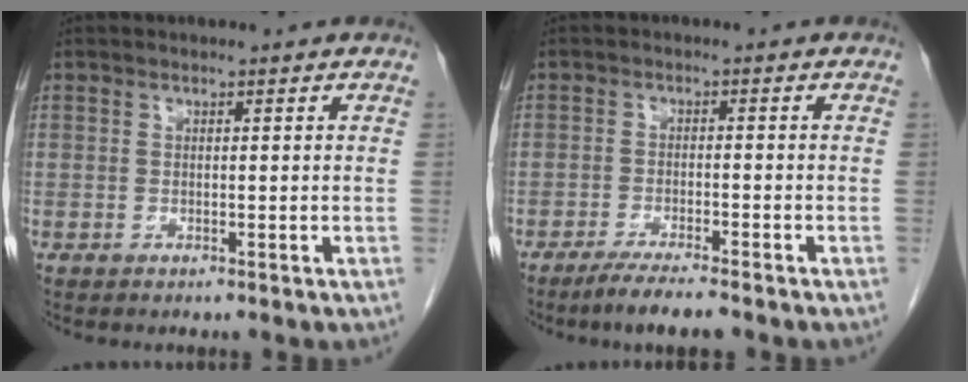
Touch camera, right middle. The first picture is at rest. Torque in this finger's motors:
{"motor_torque": [0.70, -0.54, 0.01, 0.06]}